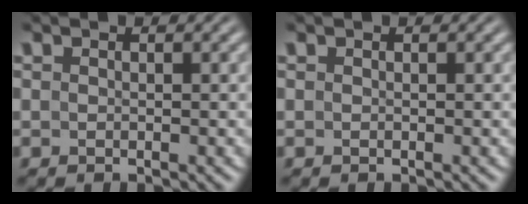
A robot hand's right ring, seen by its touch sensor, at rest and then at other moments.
{"total": 0.0}